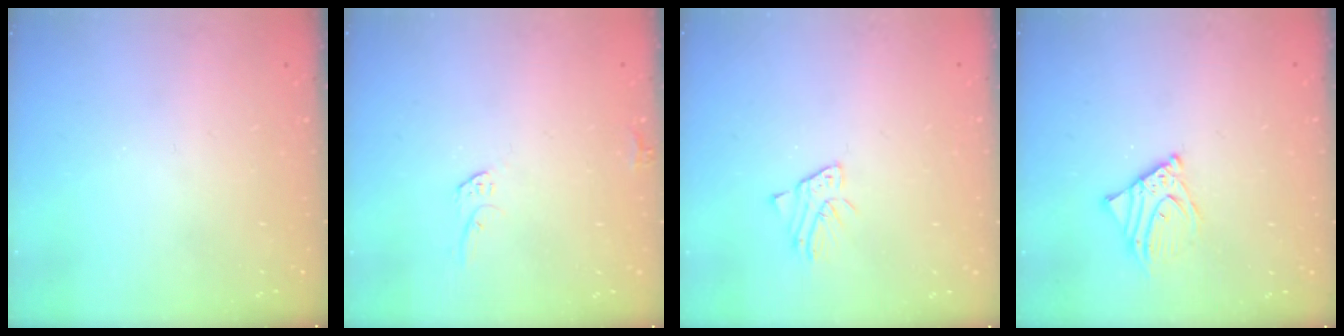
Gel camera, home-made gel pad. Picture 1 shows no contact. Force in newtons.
{"total": 6.0, "press": 6.0, "slide": 0.4}
{"total": 1.8, "press": 1.7, "slide": 0.1}
{"total": 5.6, "press": 5.6, "slide": 0.5}